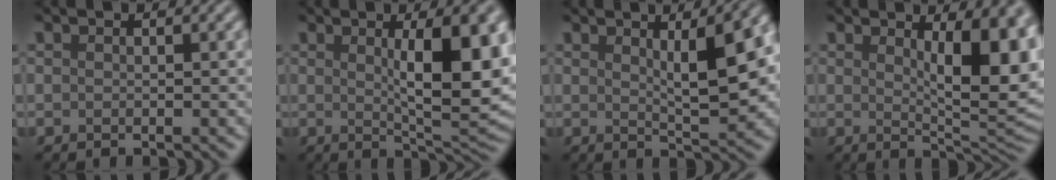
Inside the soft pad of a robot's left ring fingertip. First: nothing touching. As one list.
[{"total": 9.0, "force": [1.6, 2.4, 8.5], "torque": [-0.116, -0.006, 0.031]}, {"total": 6.9, "force": [2.0, 1.9, 6.3], "torque": [-0.082, 0.005, 0.035]}, {"total": 8.9, "force": [2.3, 2.9, 8.1], "torque": [-0.105, -0.008, 0.041]}]